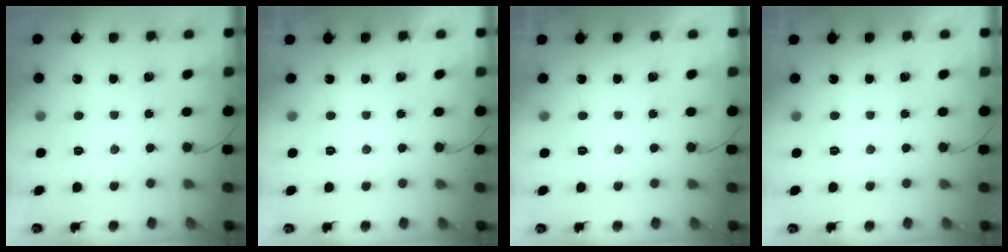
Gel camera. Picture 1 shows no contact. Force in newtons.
{"total": 0.0}
{"total": 0.0}
{"total": 0.0}